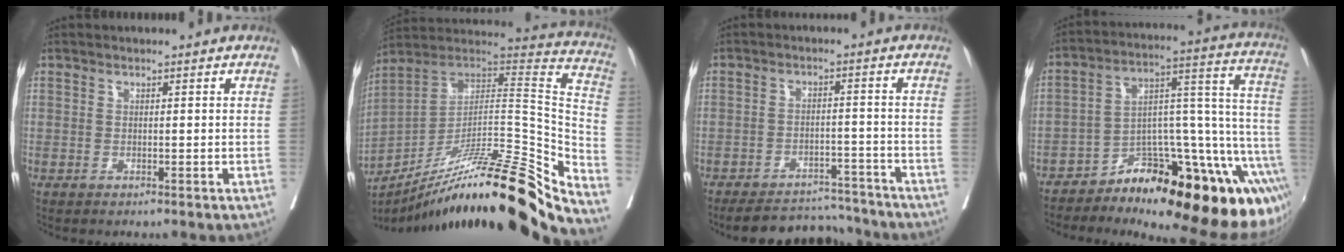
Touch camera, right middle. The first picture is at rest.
{"total": 33.1, "force": [-24.8, 2.1, 21.8], "torque": [-0.240, -0.014, -0.384]}
{"total": 10.2, "force": [-9.9, 2.2, 1.4], "torque": [-0.008, 0.008, -0.141]}
{"total": 26.9, "force": [-17.3, 6.8, 19.5], "torque": [-0.165, 0.033, -0.245]}